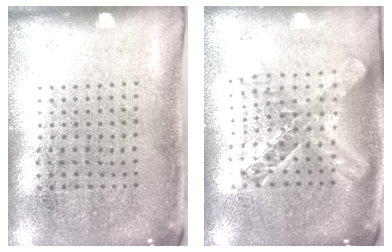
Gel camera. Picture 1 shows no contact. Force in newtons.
{"total": 2.0, "press": 1.7, "slide": 1.1}